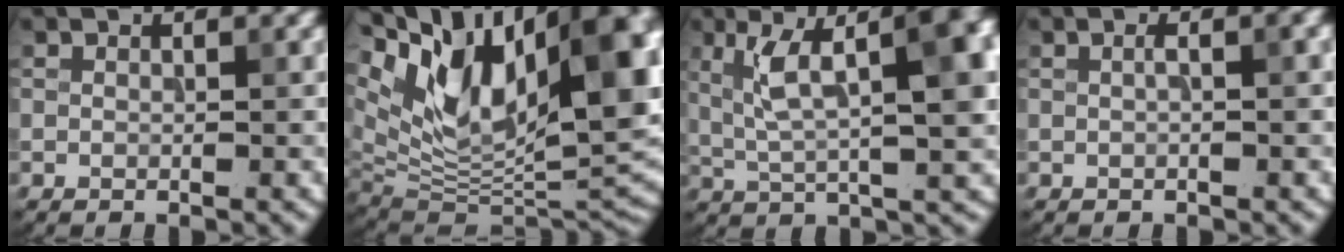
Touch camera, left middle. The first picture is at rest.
{"total": 16.9, "force": [6.8, 9.0, 12.6], "torque": [-0.216, 0.014, 0.124]}
{"total": 11.5, "force": [3.5, 4.0, 10.2], "torque": [-0.169, 0.012, 0.061]}
{"total": 2.2, "force": [0.4, 0.7, 2.0], "torque": [-0.024, 0.008, 0.003]}